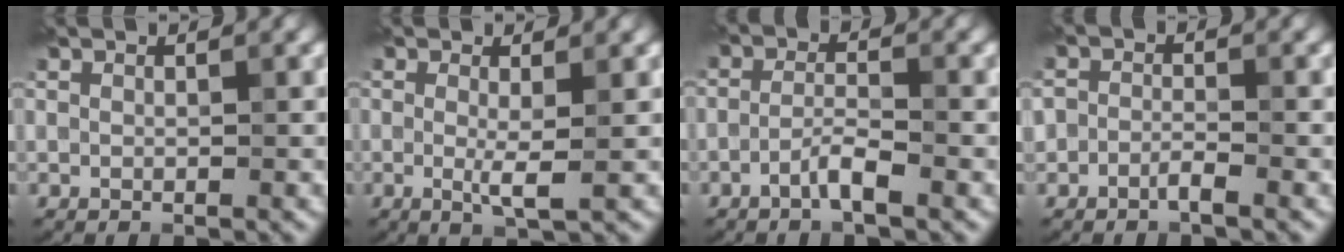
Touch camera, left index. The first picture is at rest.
{"total": 2.3, "force": [-0.1, 0.3, 2.3], "torque": [-0.044, -0.008, -0.002]}
{"total": 2.2, "force": [-1.3, 0.4, 1.7], "torque": [-0.034, 0.007, -0.030]}
{"total": 1.2, "force": [-0.9, 0.4, 0.7], "torque": [-0.014, 0.004, -0.020]}